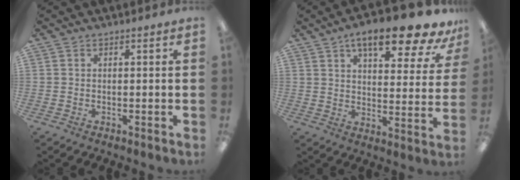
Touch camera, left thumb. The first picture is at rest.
{"total": 14.8, "force": [10.8, 4.3, 9.3], "torque": [-0.126, -0.065, 0.174]}